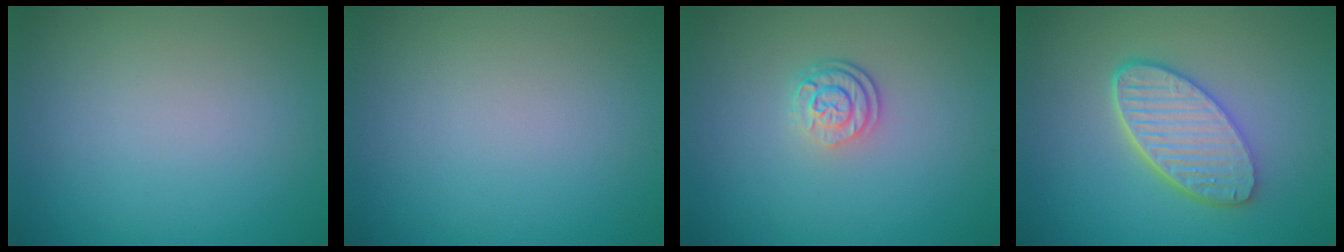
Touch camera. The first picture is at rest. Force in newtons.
{"total": 0.0}
{"total": 2.6, "press": 1.9, "slide": 1.8}
{"total": 5.7, "press": 4.5, "slide": 3.5}